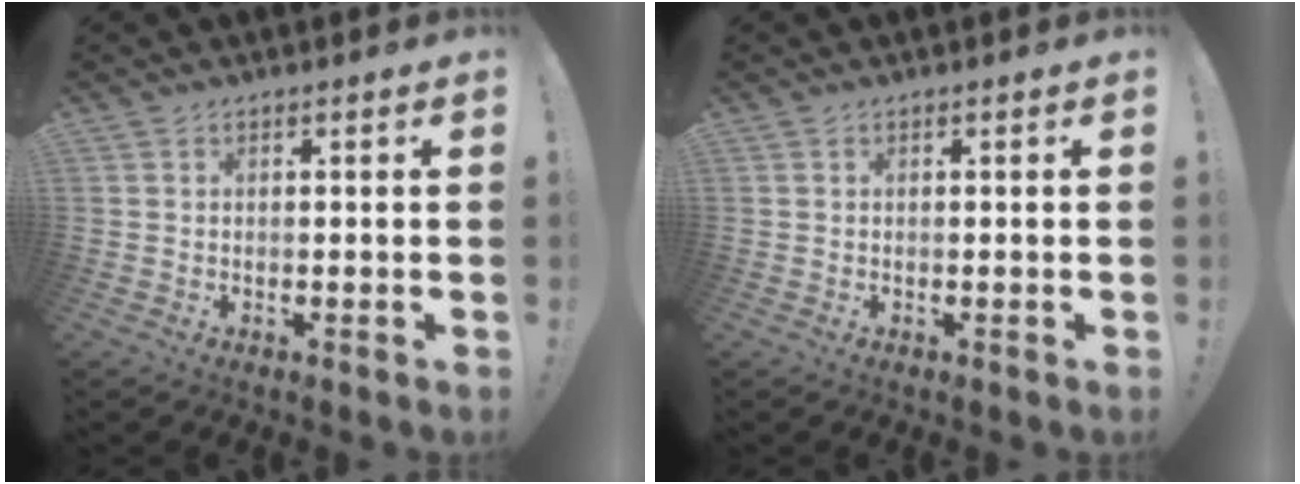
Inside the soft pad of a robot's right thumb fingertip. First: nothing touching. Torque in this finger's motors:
{"motor_torque": [0.12, 0.19, 0.14, -0.10, 0.00]}